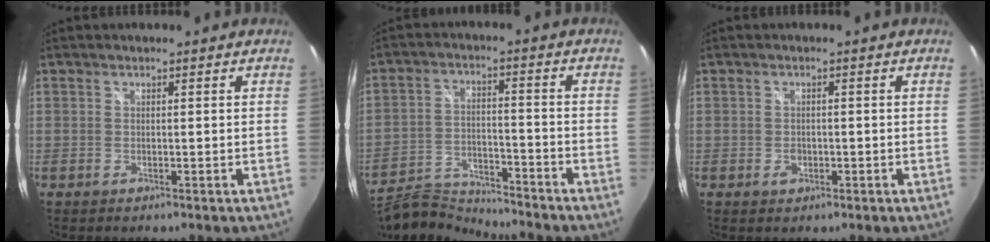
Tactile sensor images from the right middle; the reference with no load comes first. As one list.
[{"total": 13.5, "force": [-13.0, 1.7, 3.1], "torque": [-0.081, -0.007, -0.231]}, {"total": 1.7, "force": [-0.7, 1.4, 0.8], "torque": [-0.012, 0.001, -0.011]}]